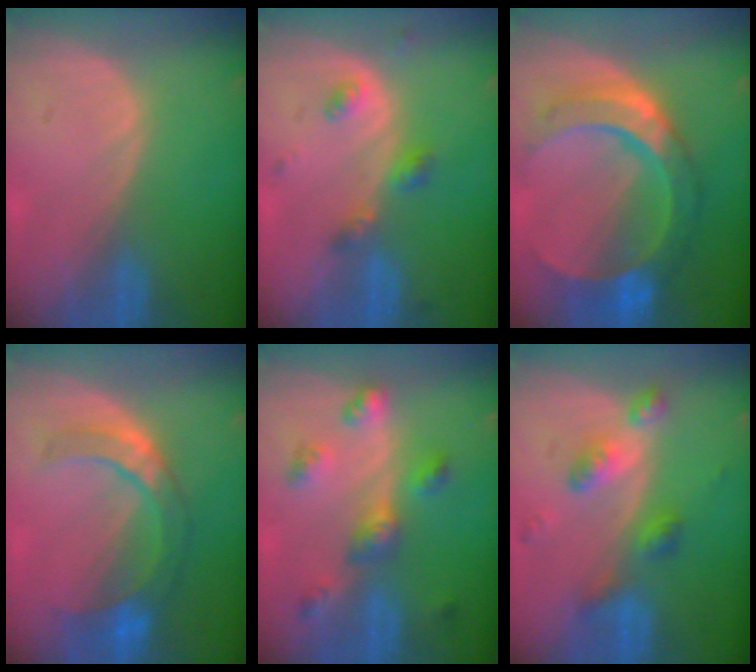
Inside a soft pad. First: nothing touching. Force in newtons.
{"total": 3.8, "press": 3.7, "slide": 0.5}
{"total": 10.6, "press": 10.6, "slide": 1.1}
{"total": 8.0, "press": 7.5, "slide": 2.8}
{"total": 5.8, "press": 5.7, "slide": 1.2}
{"total": 6.1, "press": 5.4, "slide": 2.9}